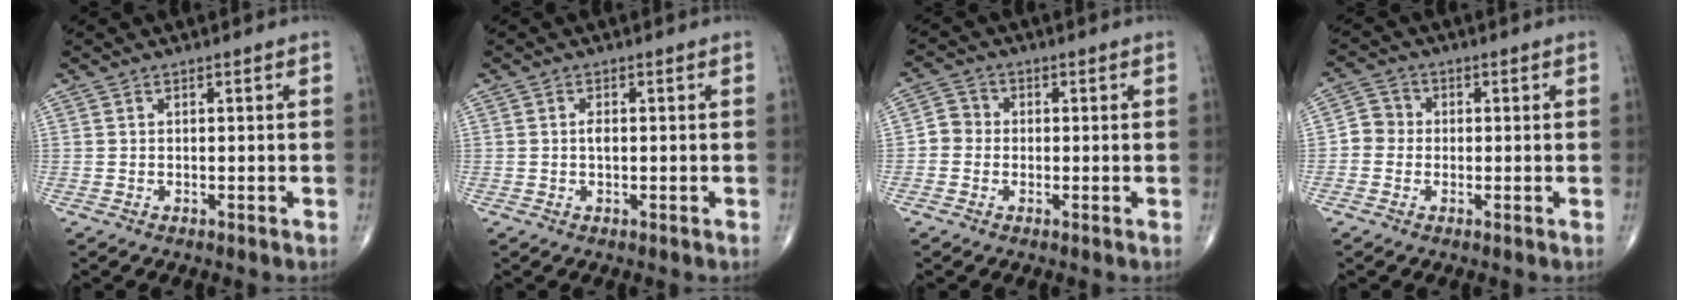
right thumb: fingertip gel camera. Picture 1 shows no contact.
{"total": 1.4, "force": [0.0, 0.7, 1.2], "torque": [-0.020, 0.001, -0.002]}
{"total": 3.5, "force": [-0.6, 3.3, 1.2], "torque": [-0.005, 0.010, -0.020]}
{"total": 3.9, "force": [-0.5, 3.7, 1.2], "torque": [-0.003, 0.010, -0.020]}